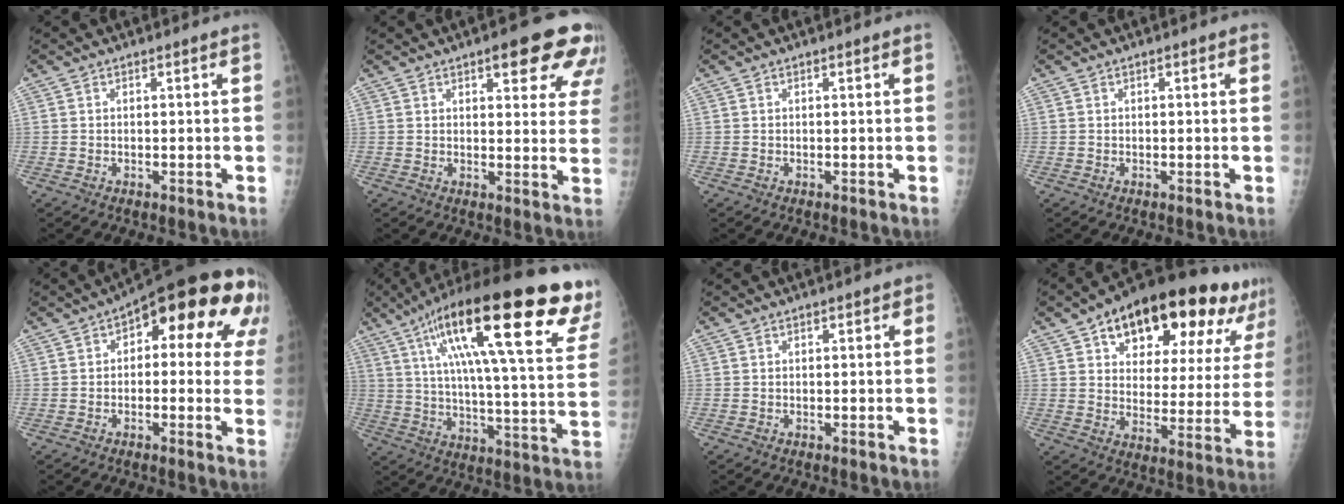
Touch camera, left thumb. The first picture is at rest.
{"total": 13.3, "force": [7.4, 4.4, 10.1], "torque": [-0.090, -0.027, 0.083]}
{"total": 0.0}
{"total": 1.6, "force": [0.6, 0.7, 1.3], "torque": [-0.015, 0.003, 0.004]}
{"total": 19.6, "force": [6.6, 9.1, 16.0], "torque": [-0.157, 0.020, 0.070]}
{"total": 33.3, "force": [16.5, 7.6, 27.9], "torque": [-0.375, -0.004, 0.255]}
{"total": 1.5, "force": [0.2, 0.9, 1.2], "torque": [-0.006, 0.005, -0.005]}
{"total": 26.5, "force": [15.2, 12.0, 18.1], "torque": [-0.225, -0.009, 0.219]}